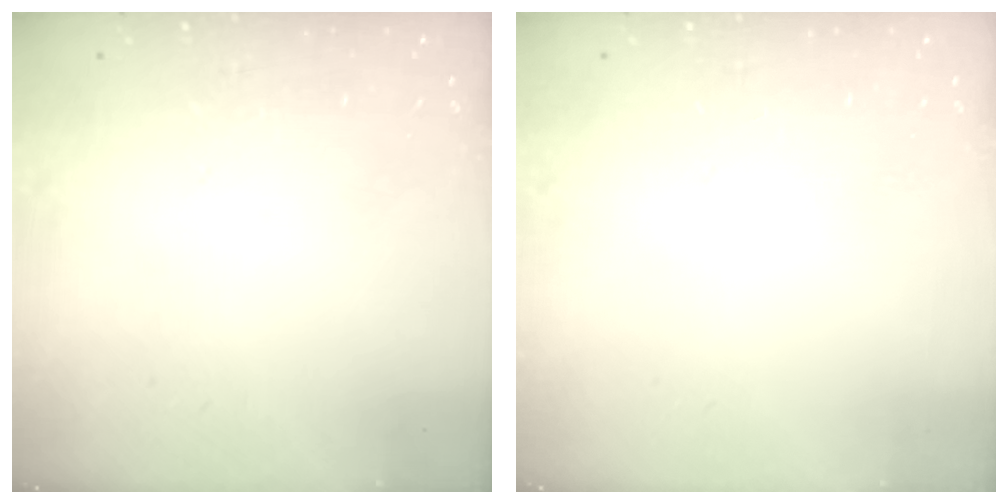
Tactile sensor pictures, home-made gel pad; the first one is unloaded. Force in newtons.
{"total": 0.0}